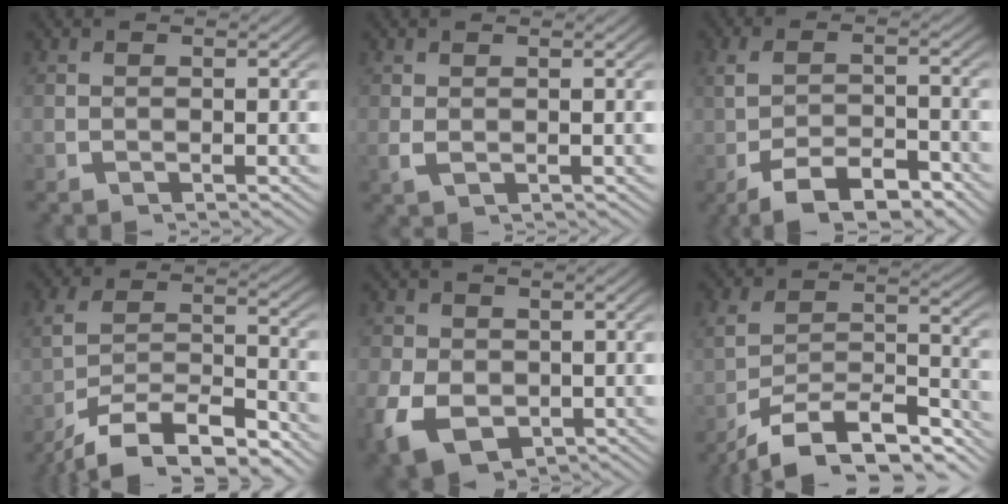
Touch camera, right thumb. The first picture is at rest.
{"total": 0.9, "force": [0.3, 0.3, 0.8], "torque": [-0.024, -0.003, 0.013]}
{"total": 5.9, "force": [-3.3, 2.6, 4.1], "torque": [-0.073, -0.012, -0.045]}
{"total": 9.3, "force": [-5.8, 5.3, 4.9], "torque": [-0.094, -0.032, -0.086]}
{"total": 7.2, "force": [-2.5, 5.4, 4.1], "torque": [-0.094, -0.047, -0.015]}
{"total": 12.0, "force": [-8.2, 6.3, 6.1], "torque": [-0.114, -0.042, -0.113]}